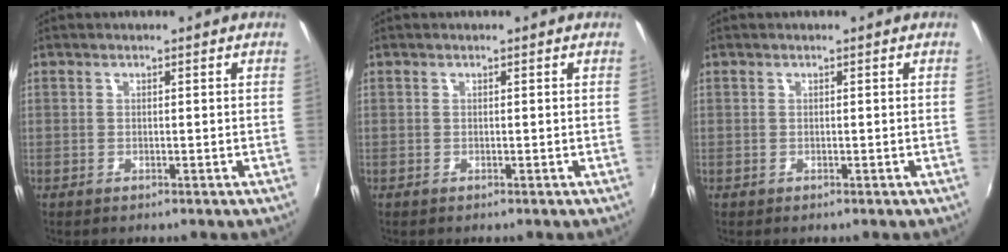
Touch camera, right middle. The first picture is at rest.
{"total": 0.0}
{"total": 0.0}